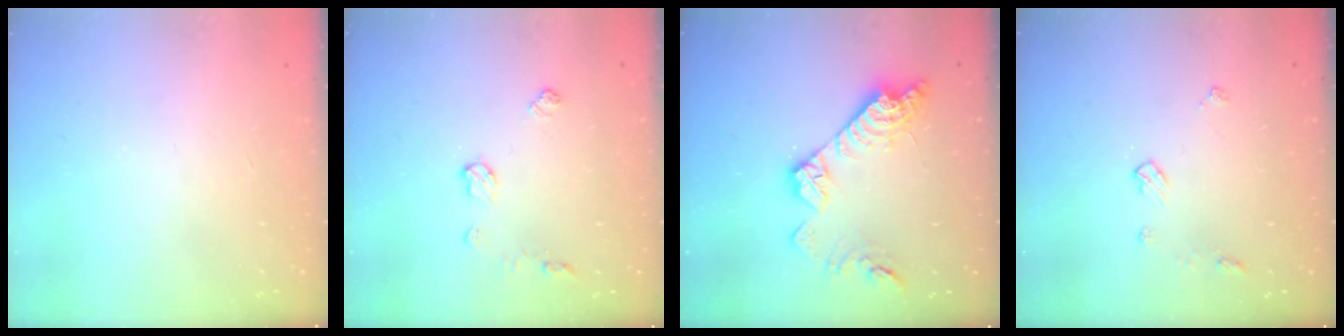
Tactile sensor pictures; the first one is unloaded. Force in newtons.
{"total": 7.2, "press": 7.2, "slide": 0.7}
{"total": 15.6, "press": 15.6, "slide": 0.9}
{"total": 5.0, "press": 5.0, "slide": 0.8}